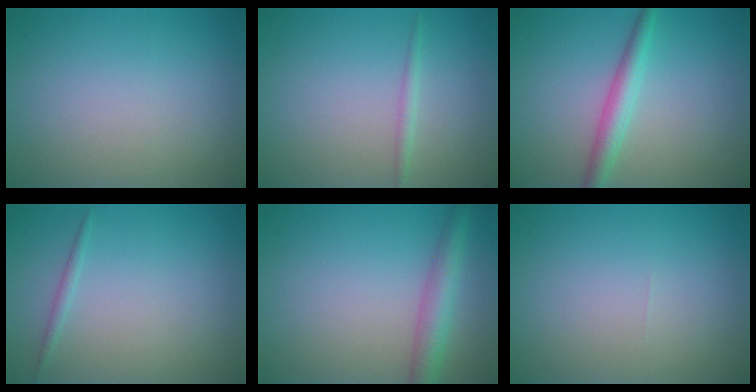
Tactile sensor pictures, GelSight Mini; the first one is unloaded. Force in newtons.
{"total": 1.0, "press": 1.0, "slide": 0.1}
{"total": 2.9, "press": 2.9, "slide": 0.1}
{"total": 0.8, "press": 0.8, "slide": 0.1}
{"total": 3.5, "press": 3.5, "slide": 0.1}
{"total": 0.0}